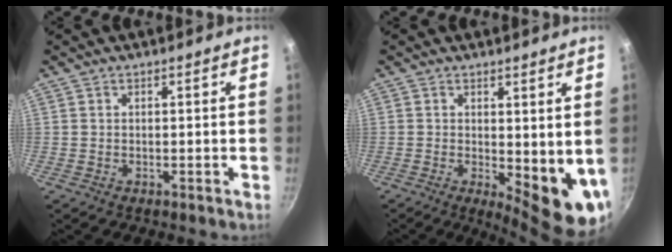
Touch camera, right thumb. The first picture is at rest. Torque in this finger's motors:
{"motor_torque": [0.17, 1.10, 0.01, -0.07, 0.28]}